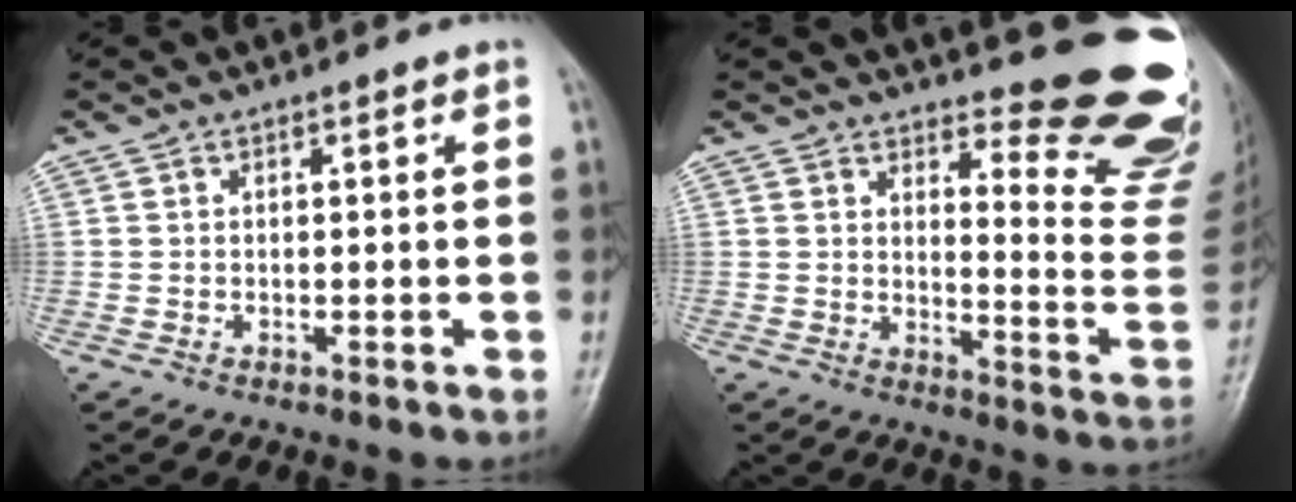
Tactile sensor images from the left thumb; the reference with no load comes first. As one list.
[{"total": 16.7, "force": [14.2, 3.4, 8.1], "torque": [-0.061, -0.159, 0.167]}]